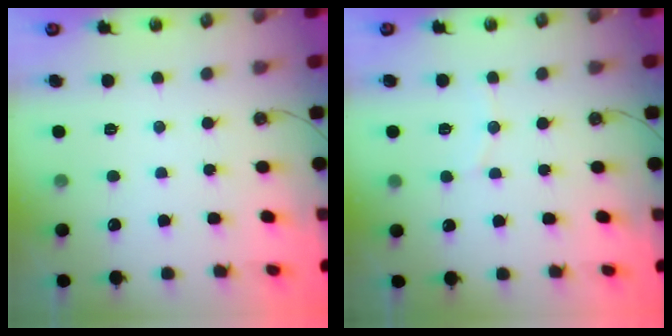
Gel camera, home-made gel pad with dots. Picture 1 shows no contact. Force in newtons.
{"total": 5.1, "press": 5.0, "slide": 1.0}